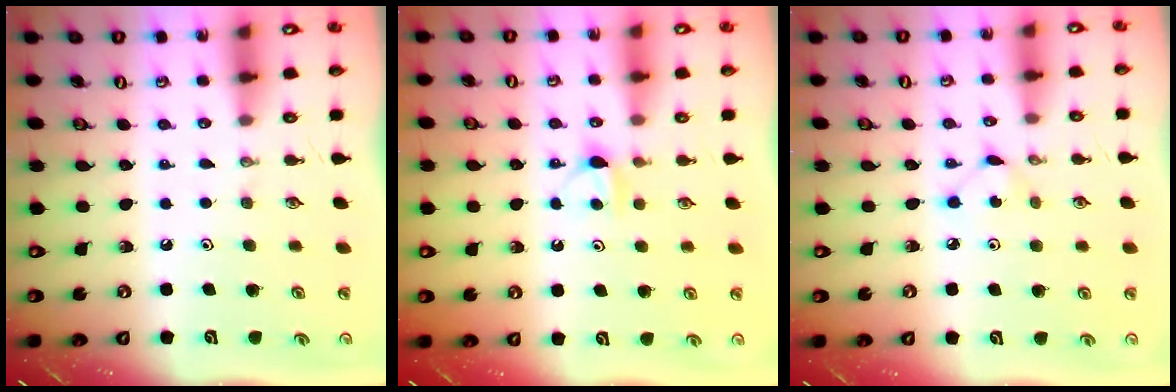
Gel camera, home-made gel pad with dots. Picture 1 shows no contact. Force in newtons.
{"total": 5.0, "press": 5.0, "slide": 0.5}
{"total": 3.5, "press": 3.5, "slide": 0.4}